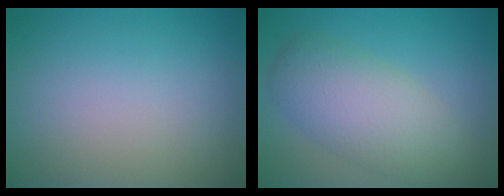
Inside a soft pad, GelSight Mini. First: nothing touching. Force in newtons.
{"total": 5.9, "press": 5.9, "slide": 0.4}